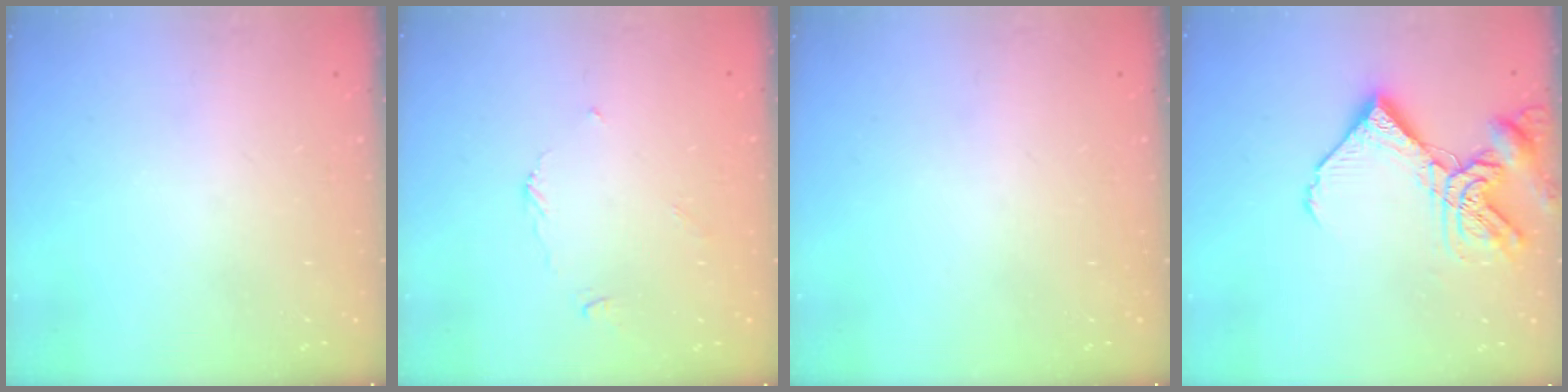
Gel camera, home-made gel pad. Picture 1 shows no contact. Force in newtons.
{"total": 2.7, "press": 2.7, "slide": 0.3}
{"total": 0.0}
{"total": 12.9, "press": 12.8, "slide": 1.6}